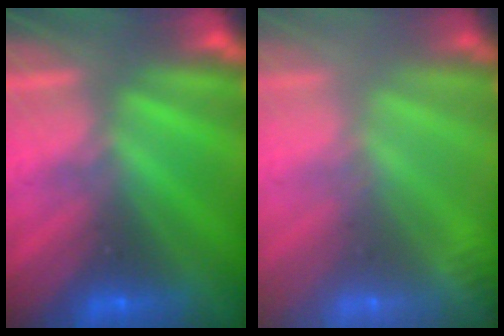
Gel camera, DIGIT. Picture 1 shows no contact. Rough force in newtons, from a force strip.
{"total": 2.5}